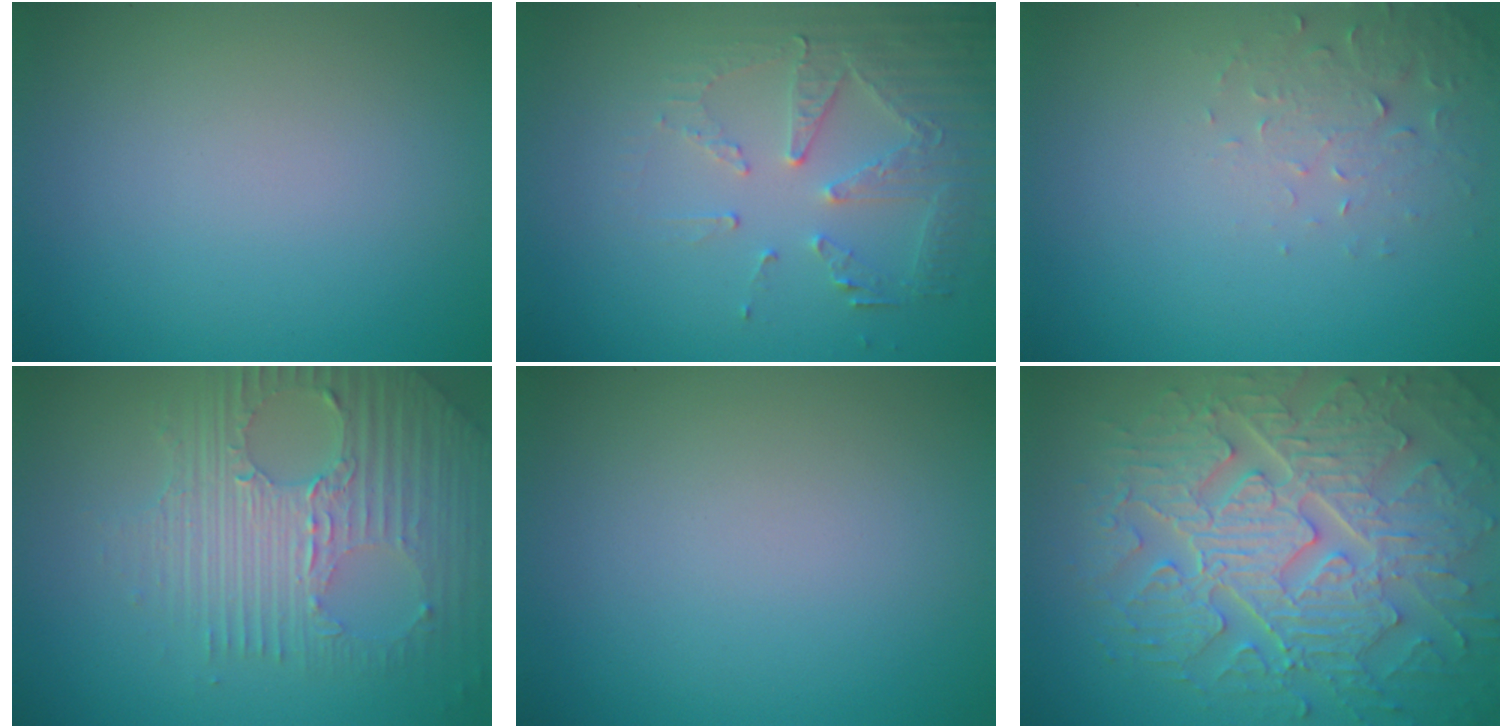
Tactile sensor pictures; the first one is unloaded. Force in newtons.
{"total": 5.3, "press": 3.6, "slide": 3.8}
{"total": 2.2, "press": 2.2, "slide": 0.4}
{"total": 6.6, "press": 4.5, "slide": 4.9}
{"total": 0.0}
{"total": 10.1, "press": 6.9, "slide": 7.3}